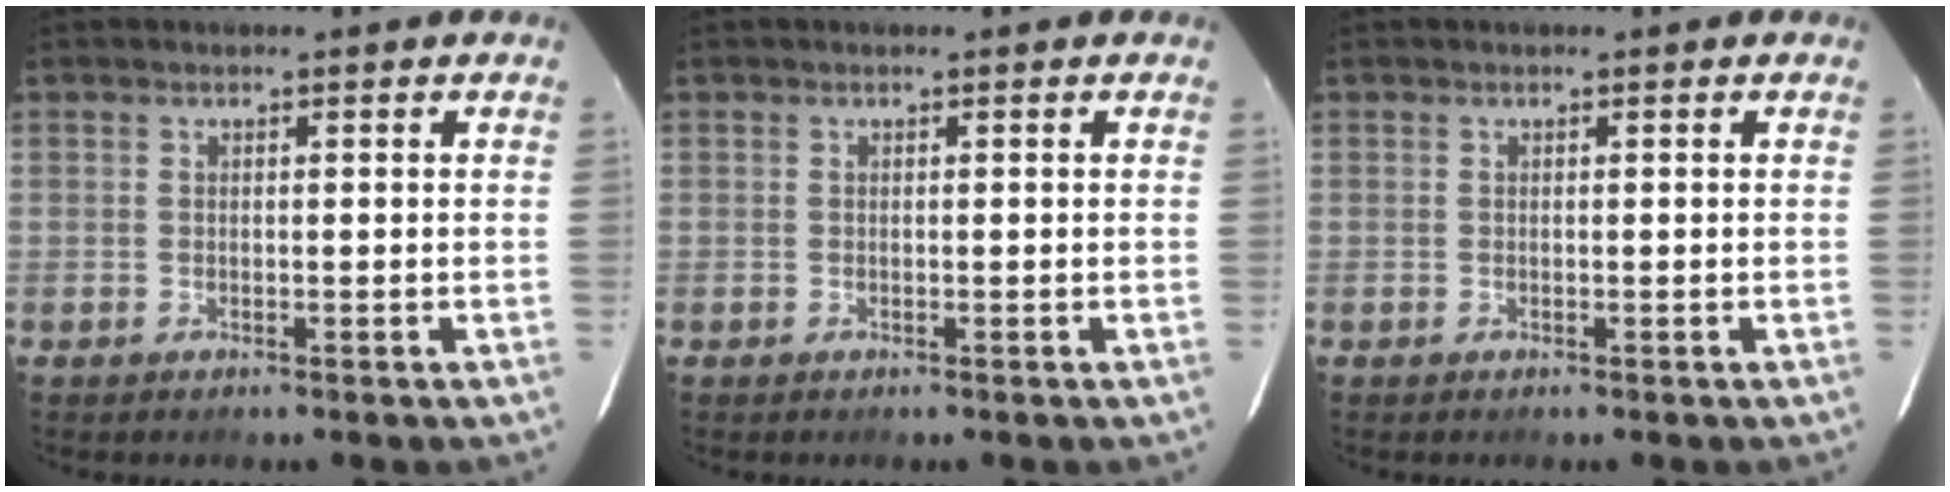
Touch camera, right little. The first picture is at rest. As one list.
[{"total": 0.0}, {"total": 0.0}]